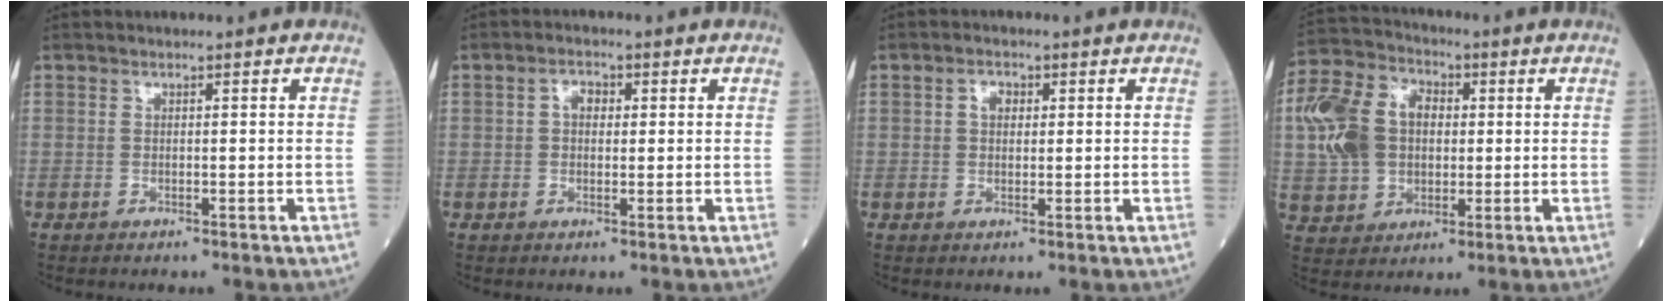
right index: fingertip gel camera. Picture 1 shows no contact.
{"total": 2.3, "force": [0.4, 1.6, 1.7], "torque": [-0.030, 0.011, 0.006]}
{"total": 2.1, "force": [0.5, 1.5, 1.4], "torque": [-0.025, 0.007, 0.007]}
{"total": 13.8, "force": [1.7, 10.4, 8.8], "torque": [-0.214, 0.039, 0.036]}